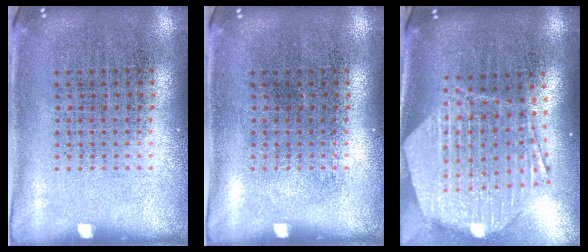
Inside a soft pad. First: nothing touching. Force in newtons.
{"total": 0.0}
{"total": 2.6, "press": 2.1, "slide": 1.5}